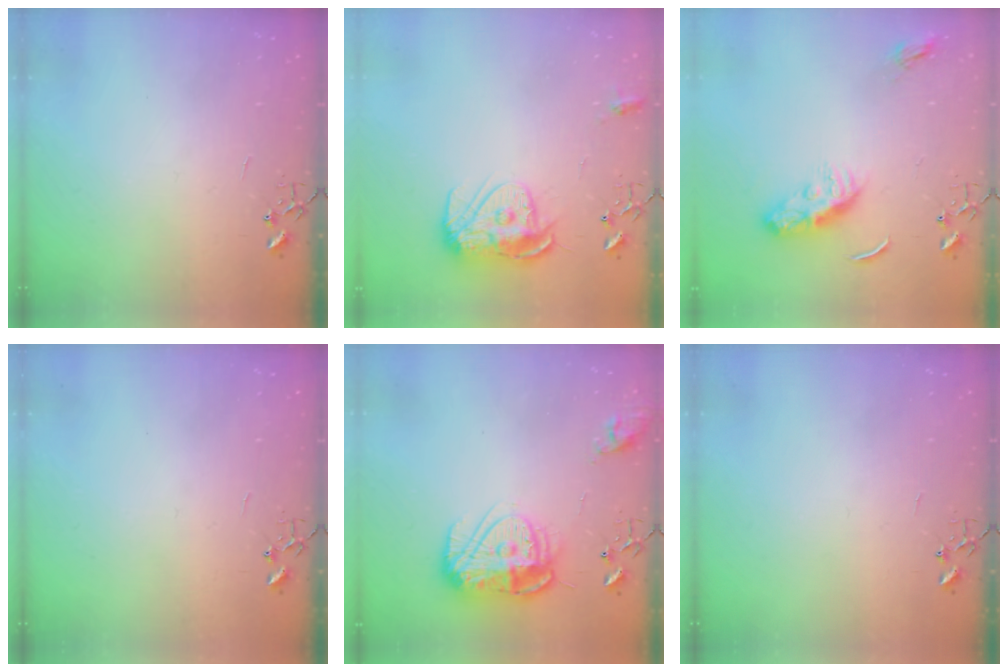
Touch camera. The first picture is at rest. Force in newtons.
{"total": 13.9, "press": 13.8, "slide": 1.2}
{"total": 10.2, "press": 10.2, "slide": 0.3}
{"total": 0.0}
{"total": 17.7, "press": 17.6, "slide": 1.6}
{"total": 0.0}